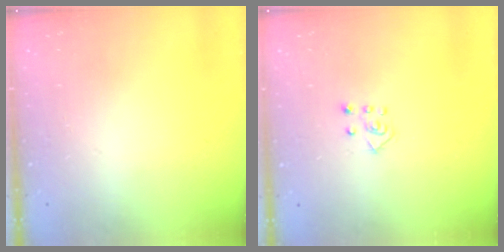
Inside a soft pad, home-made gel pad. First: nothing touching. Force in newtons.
{"total": 5.0, "press": 4.9, "slide": 0.4}